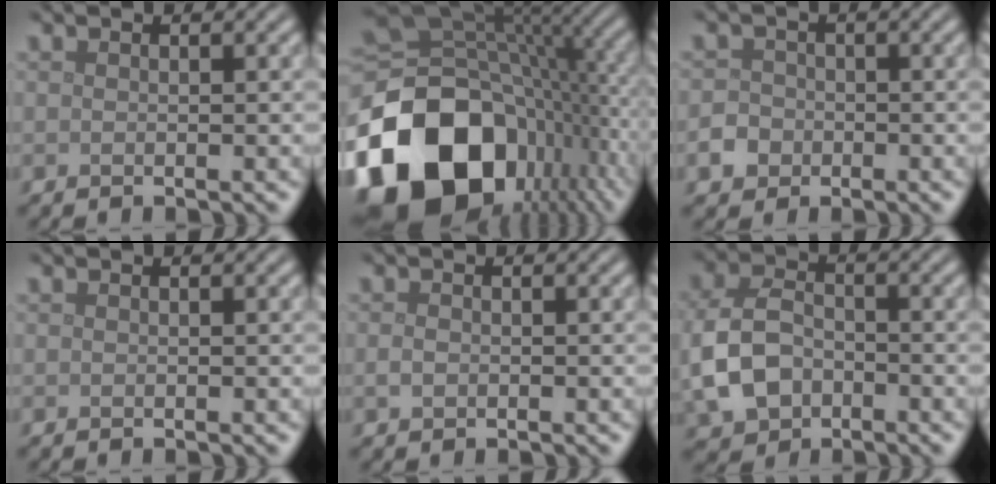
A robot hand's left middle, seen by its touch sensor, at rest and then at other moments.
{"total": 19.3, "force": [-7.4, 13.3, 11.9], "torque": [-0.266, -0.034, -0.118]}
{"total": 2.3, "force": [-0.9, 2.0, 0.7], "torque": [-0.005, 0.003, -0.019]}
{"total": 0.0}
{"total": 0.9, "force": [-0.2, 0.8, 0.5], "torque": [-0.012, -0.002, -0.006]}
{"total": 6.2, "force": [-2.0, 4.5, 3.7], "torque": [-0.088, 0.000, -0.047]}